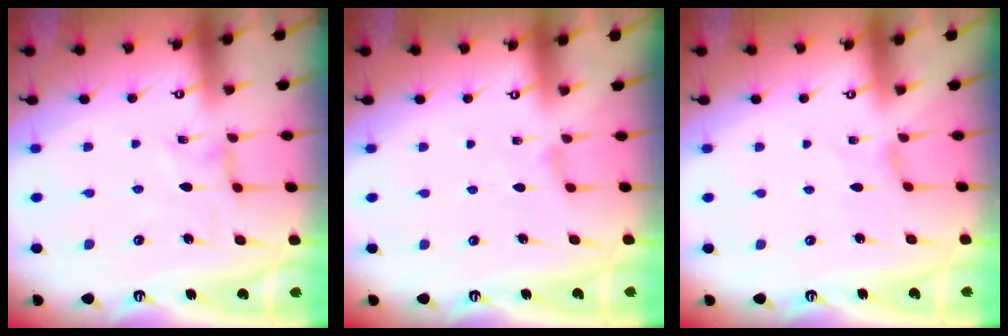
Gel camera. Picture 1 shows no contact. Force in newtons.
{"total": 2.1, "press": 2.1, "slide": 0.4}
{"total": 0.6, "press": 0.6, "slide": 0.2}